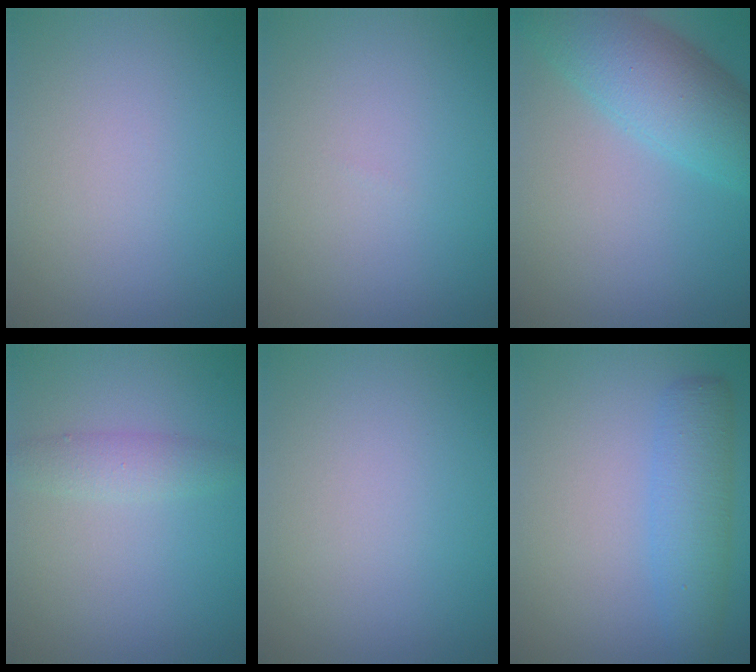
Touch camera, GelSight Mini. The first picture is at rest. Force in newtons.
{"total": 0.0}
{"total": 6.7, "press": 6.7, "slide": 0.3}
{"total": 1.9, "press": 1.9, "slide": 0.1}
{"total": 0.0}
{"total": 3.7, "press": 3.7, "slide": 0.1}